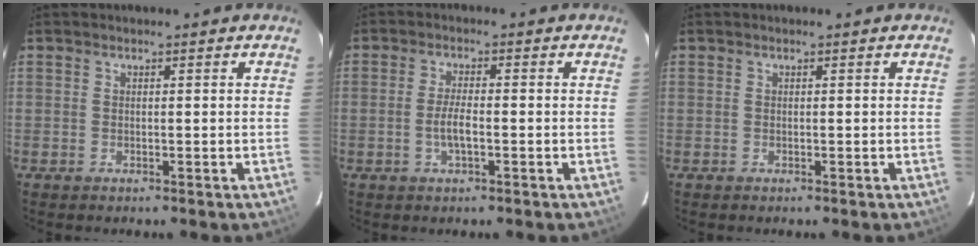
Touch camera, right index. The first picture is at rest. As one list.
[{"total": 3.5, "force": [-1.1, 0.9, 3.2], "torque": [-0.065, -0.002, -0.020]}, {"total": 0.0}]